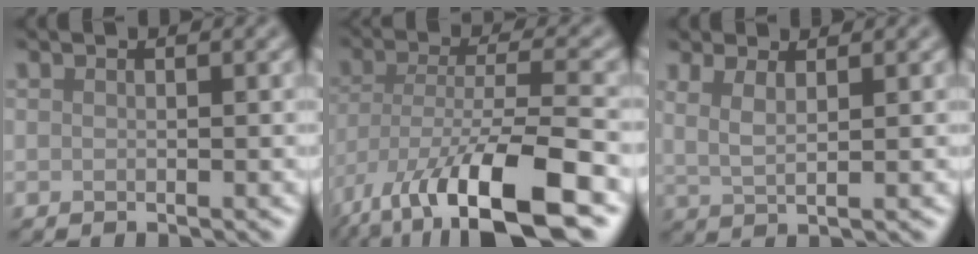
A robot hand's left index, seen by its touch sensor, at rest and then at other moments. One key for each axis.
{"total": 12.6, "fx": -7.1, "fy": 4.4, "fz": 9.4, "tx": -0.175, "ty": -0.026, "tz": -0.122}
{"total": 2.4, "fx": 1.2, "fy": 0.7, "fz": 1.9, "tx": -0.030, "ty": -0.002, "tz": 0.021}